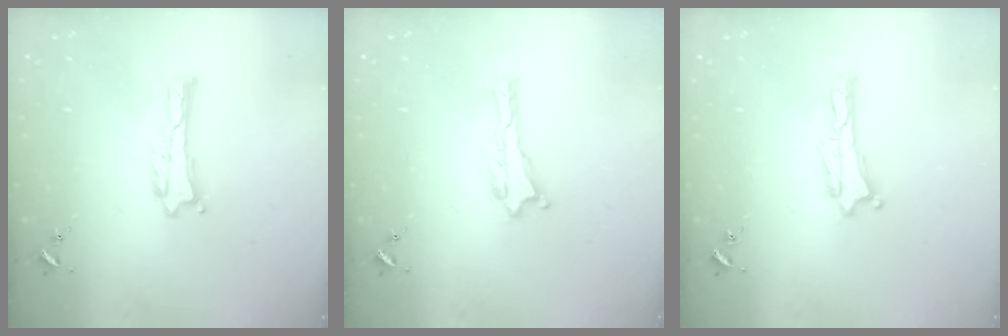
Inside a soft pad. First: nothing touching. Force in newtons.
{"total": 0.0}
{"total": 0.0}